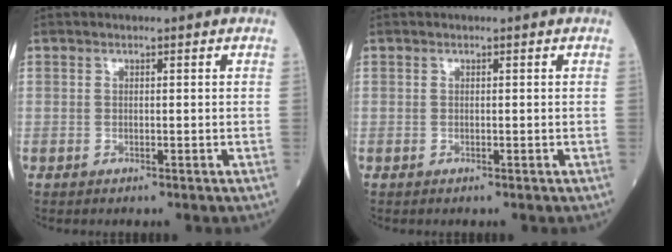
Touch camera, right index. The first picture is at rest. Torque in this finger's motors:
{"motor_torque": [0.00, 0.00, 0.00, -0.01]}